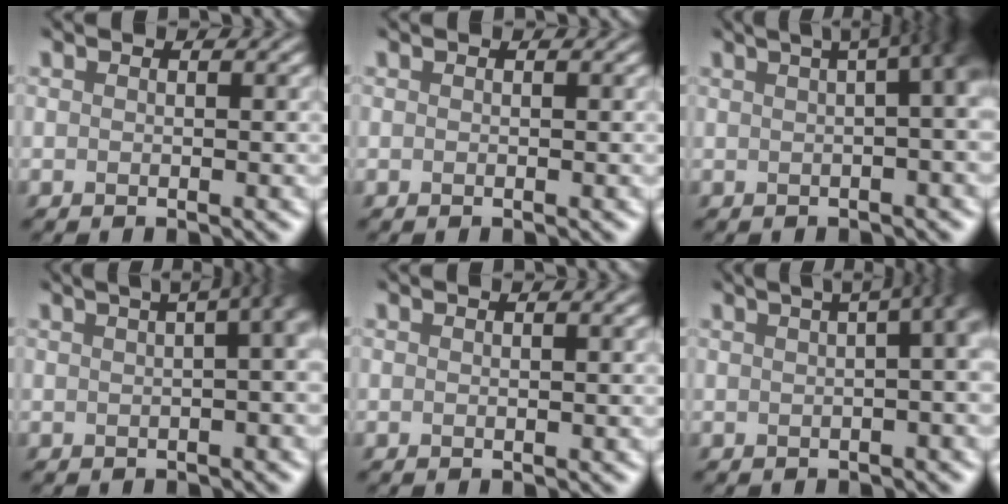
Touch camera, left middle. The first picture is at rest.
{"total": 0.0}
{"total": 14.1, "force": [3.7, 6.4, 11.9], "torque": [-0.074, 0.086, 0.038]}
{"total": 17.6, "force": [5.6, 8.4, 14.4], "torque": [-0.069, 0.085, 0.055]}
{"total": 1.8, "force": [0.7, 0.9, 1.4], "torque": [-0.005, 0.012, -0.003]}
{"total": 16.0, "force": [4.6, 7.5, 13.3], "torque": [-0.072, 0.084, 0.047]}